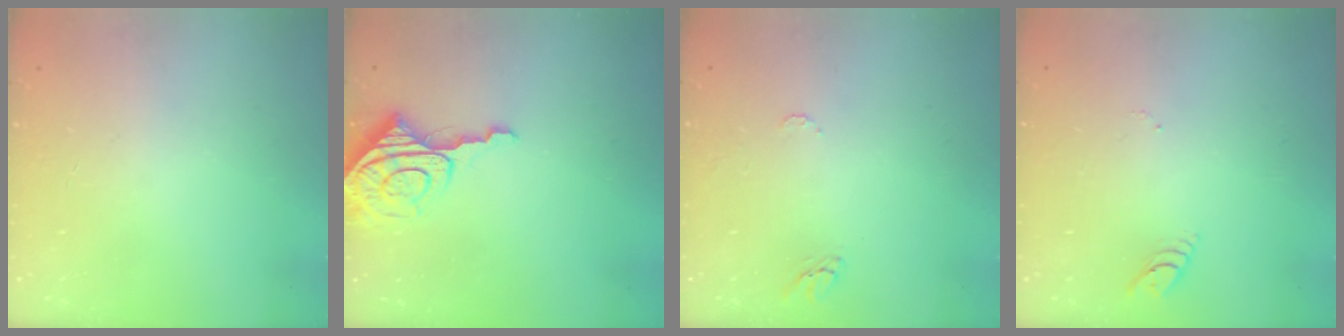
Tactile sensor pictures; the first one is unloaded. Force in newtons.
{"total": 10.6, "press": 10.5, "slide": 1.1}
{"total": 4.4, "press": 4.3, "slide": 0.4}
{"total": 3.0, "press": 2.9, "slide": 0.4}